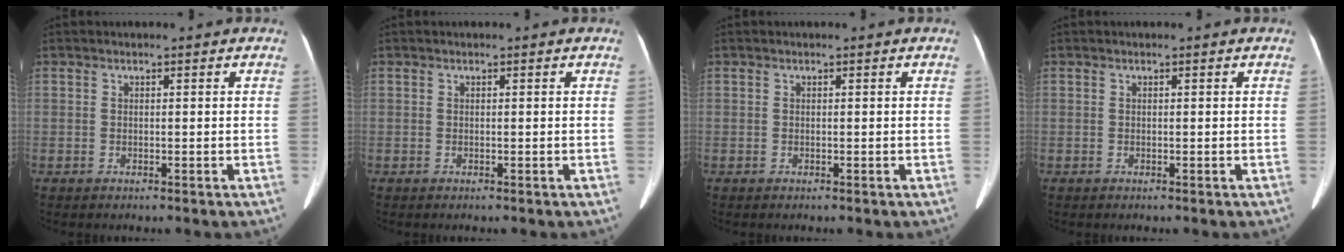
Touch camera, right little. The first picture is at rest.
{"total": 0.0}
{"total": 0.0}
{"total": 0.0}